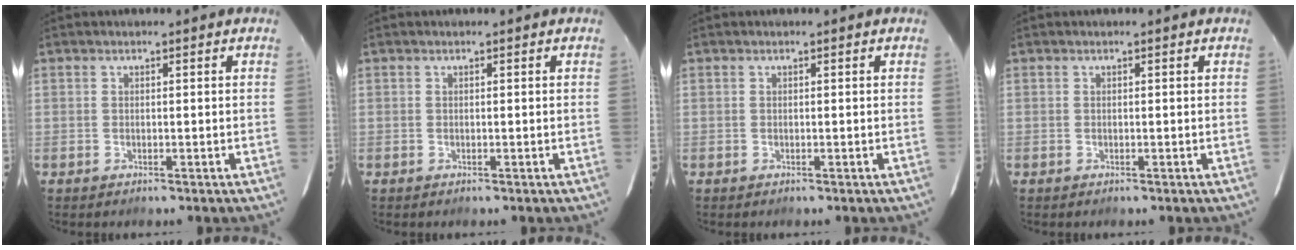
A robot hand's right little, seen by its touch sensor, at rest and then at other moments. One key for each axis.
{"total": 0.0}
{"total": 0.0}
{"total": 0.0}